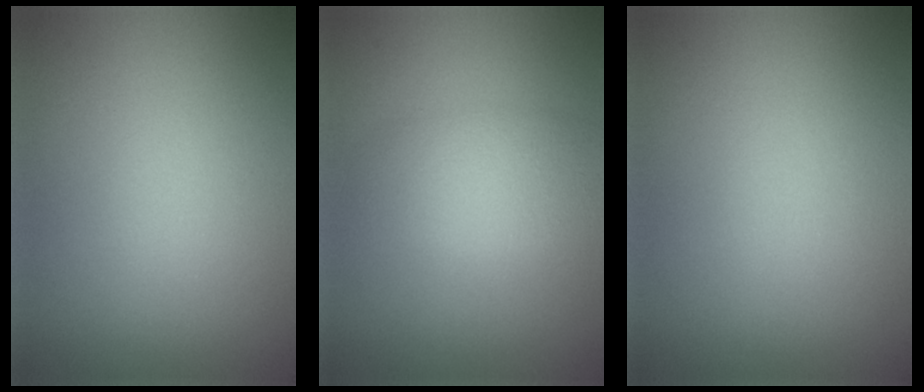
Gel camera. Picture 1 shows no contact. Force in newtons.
{"total": 3.2, "press": 3.2, "slide": 0.1}
{"total": 0.0}